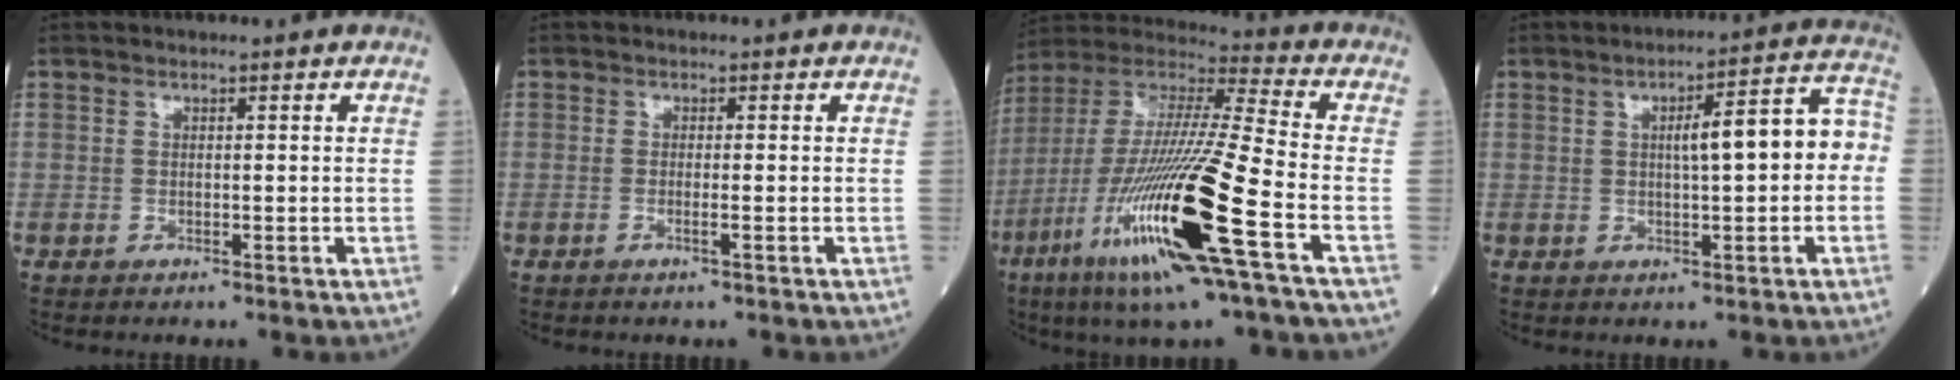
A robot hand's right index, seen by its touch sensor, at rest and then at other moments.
{"total": 0.9, "force": [-0.3, -0.2, 0.8], "torque": [-0.016, 0.001, -0.005]}
{"total": 23.5, "force": [-8.8, 1.0, 21.8], "torque": [-0.452, -0.041, -0.168]}
{"total": 9.1, "force": [0.3, 1.9, 8.9], "torque": [-0.120, 0.039, 0.004]}